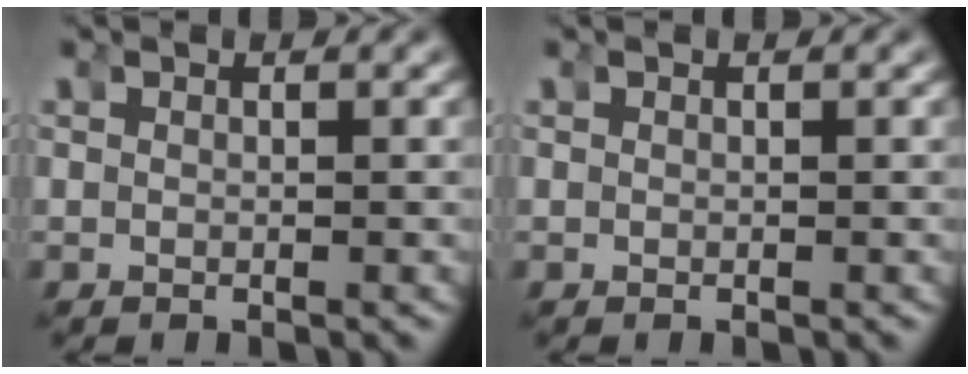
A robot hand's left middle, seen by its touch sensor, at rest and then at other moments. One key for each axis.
{"total": 0.0}